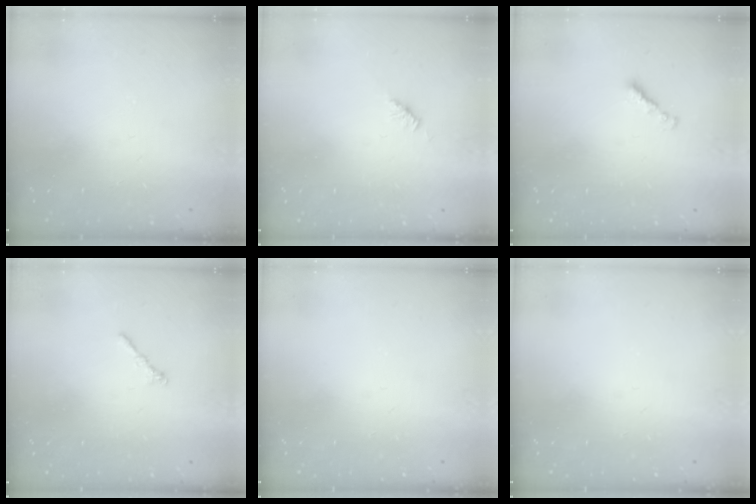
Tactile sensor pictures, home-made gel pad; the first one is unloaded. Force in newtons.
{"total": 1.9, "press": 1.8, "slide": 0.6}
{"total": 0.8, "press": 0.7, "slide": 0.4}
{"total": 1.2, "press": 1.1, "slide": 0.5}
{"total": 0.0}
{"total": 0.0}